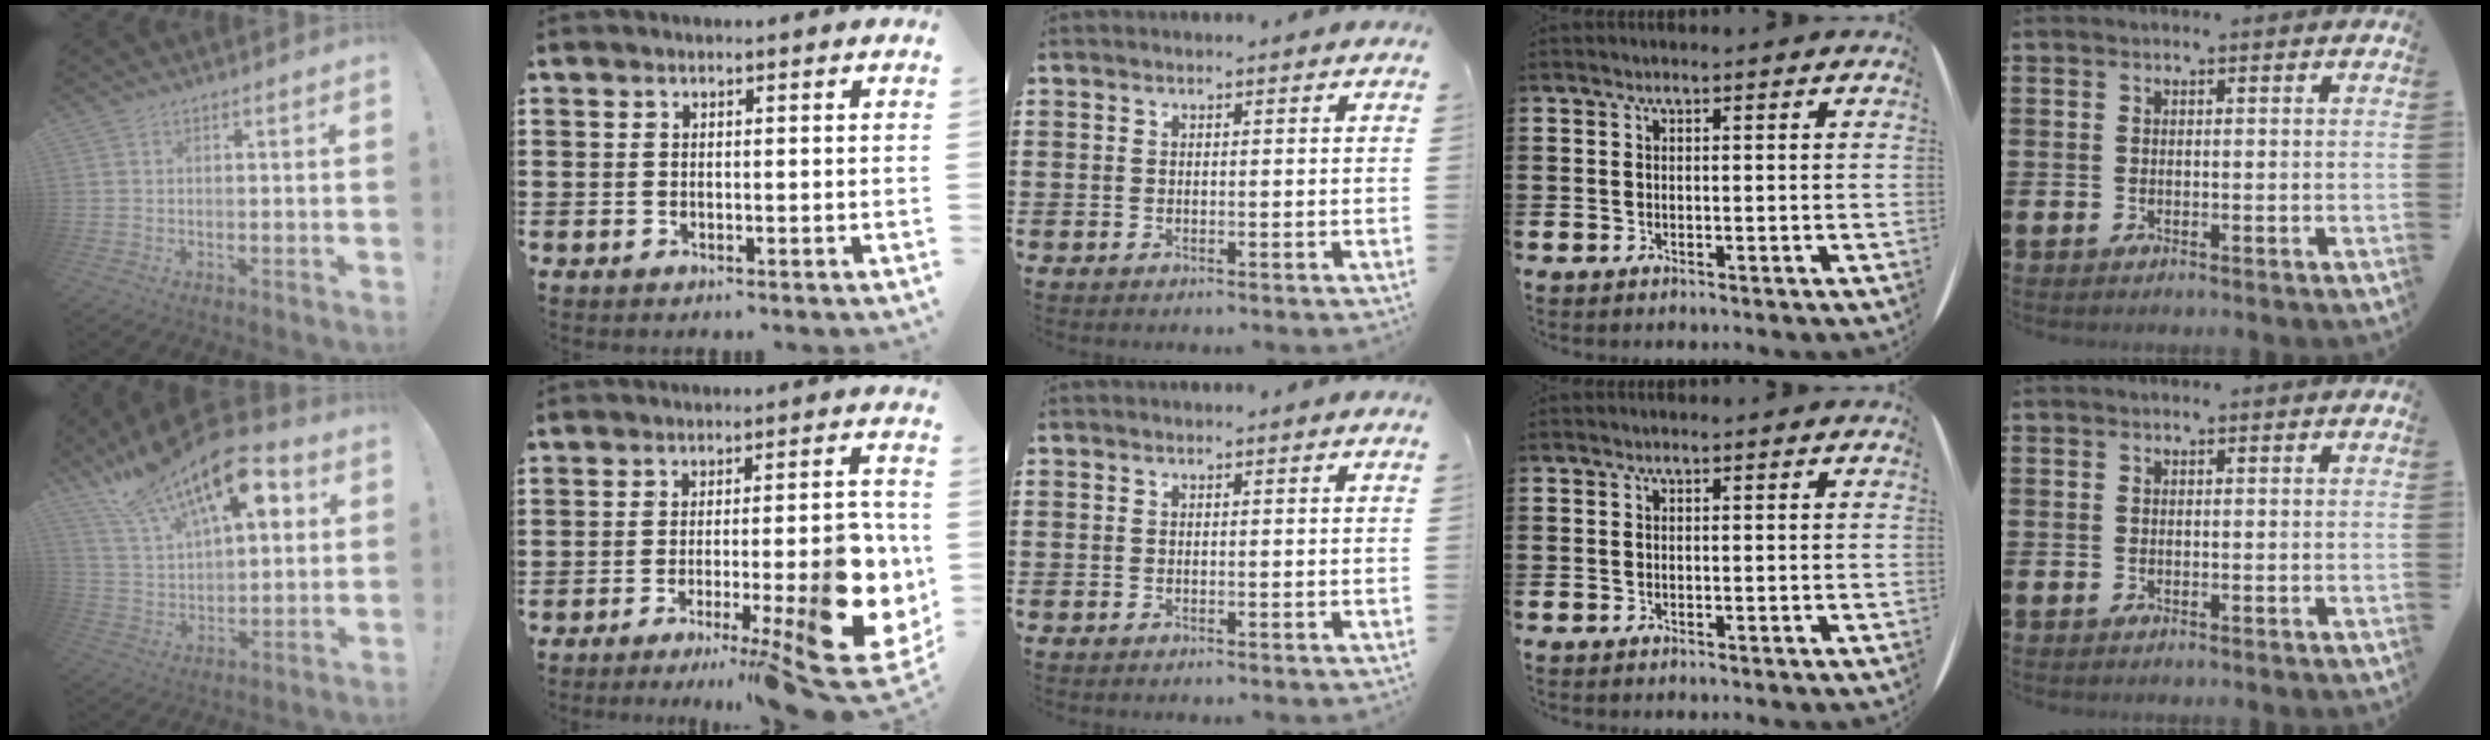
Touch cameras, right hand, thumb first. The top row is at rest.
{"thumb": {"total": 21.2, "force": [12.7, 9.2, 14.3], "torque": [-0.246, -0.072, 0.215]}, "index": {"total": 13.2, "force": [-5.2, 2.9, 11.8], "torque": [-0.158, -0.017, -0.082]}}